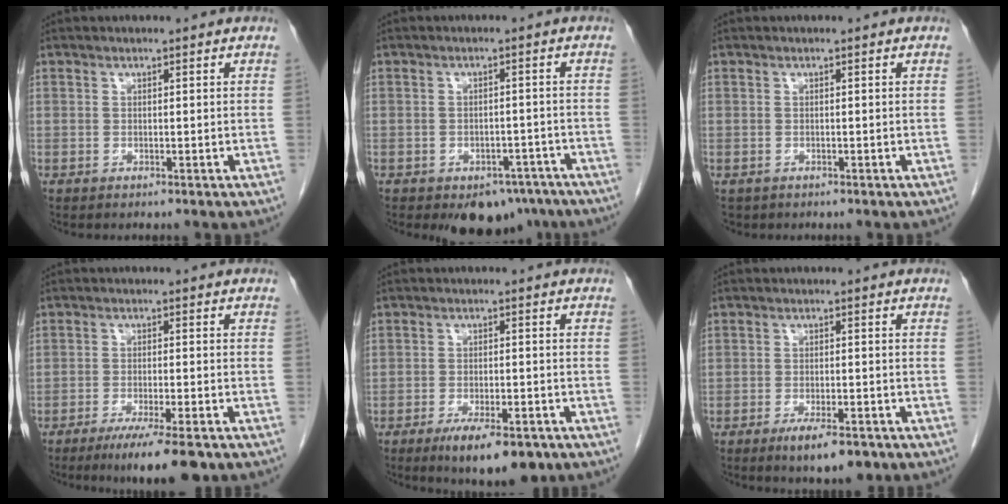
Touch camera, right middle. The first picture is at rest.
{"total": 7.1, "force": [-5.2, 3.9, 2.9], "torque": [-0.020, 0.009, -0.067]}
{"total": 0.9, "force": [-0.5, 0.7, 0.0], "torque": [-0.010, 0.003, -0.004]}
{"total": 9.0, "force": [-6.3, 0.7, 6.3], "torque": [-0.089, -0.019, -0.094]}
{"total": 9.0, "force": [-5.9, 2.7, 6.2], "torque": [-0.090, -0.011, -0.087]}
{"total": 5.9, "force": [-3.8, 1.5, 4.2], "torque": [-0.066, -0.009, -0.053]}